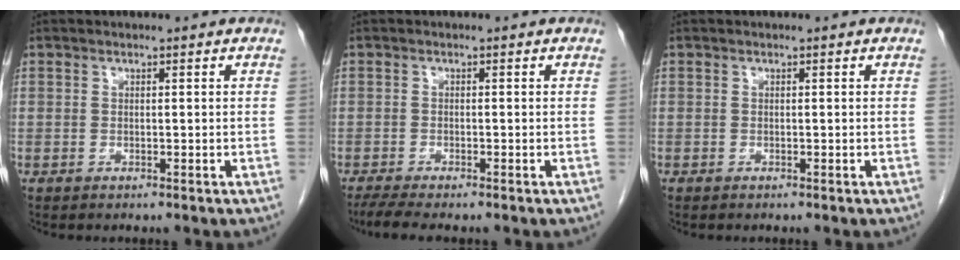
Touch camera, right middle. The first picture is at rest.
{"total": 3.6, "force": [-2.9, 0.2, 2.1], "torque": [-0.040, -0.010, -0.050]}
{"total": 0.0}